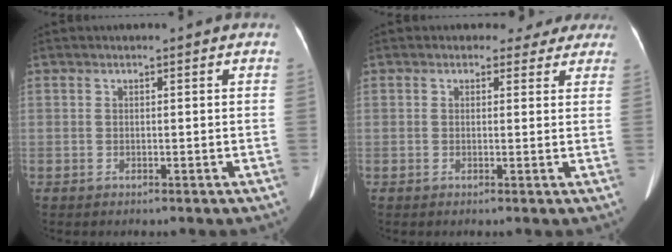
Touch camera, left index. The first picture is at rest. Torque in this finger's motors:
{"motor_torque": [0.59, -0.66, 0.06, -0.01]}